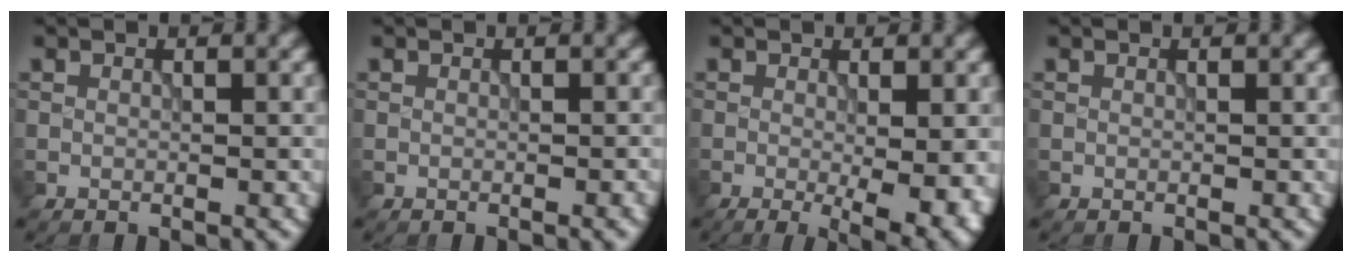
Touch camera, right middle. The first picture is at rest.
{"total": 0.6, "force": [-0.3, 0.1, 0.6], "torque": [-0.005, 0.001, -0.004]}
{"total": 5.6, "force": [-1.4, 1.5, 5.3], "torque": [-0.071, -0.019, -0.015]}
{"total": 0.0}